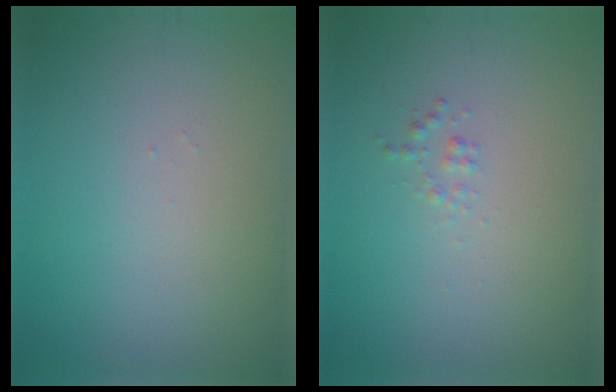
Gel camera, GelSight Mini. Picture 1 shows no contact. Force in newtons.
{"total": 0.7, "press": 0.7, "slide": 0.0}